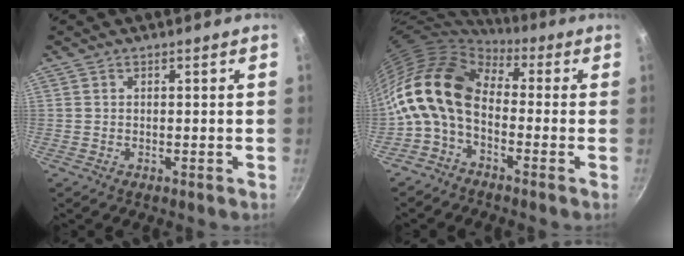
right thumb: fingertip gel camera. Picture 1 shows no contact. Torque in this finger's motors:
{"motor_torque": [1.87, 3.14, 1.88, -0.89, 0.30]}